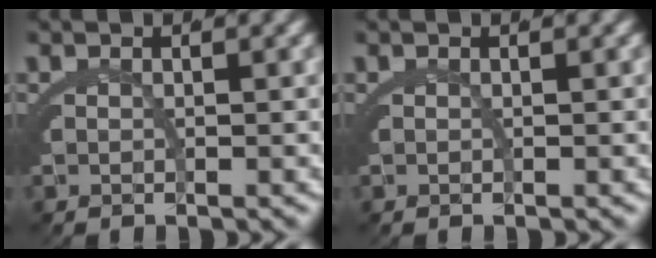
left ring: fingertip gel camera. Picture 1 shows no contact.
{"total": 0.0}